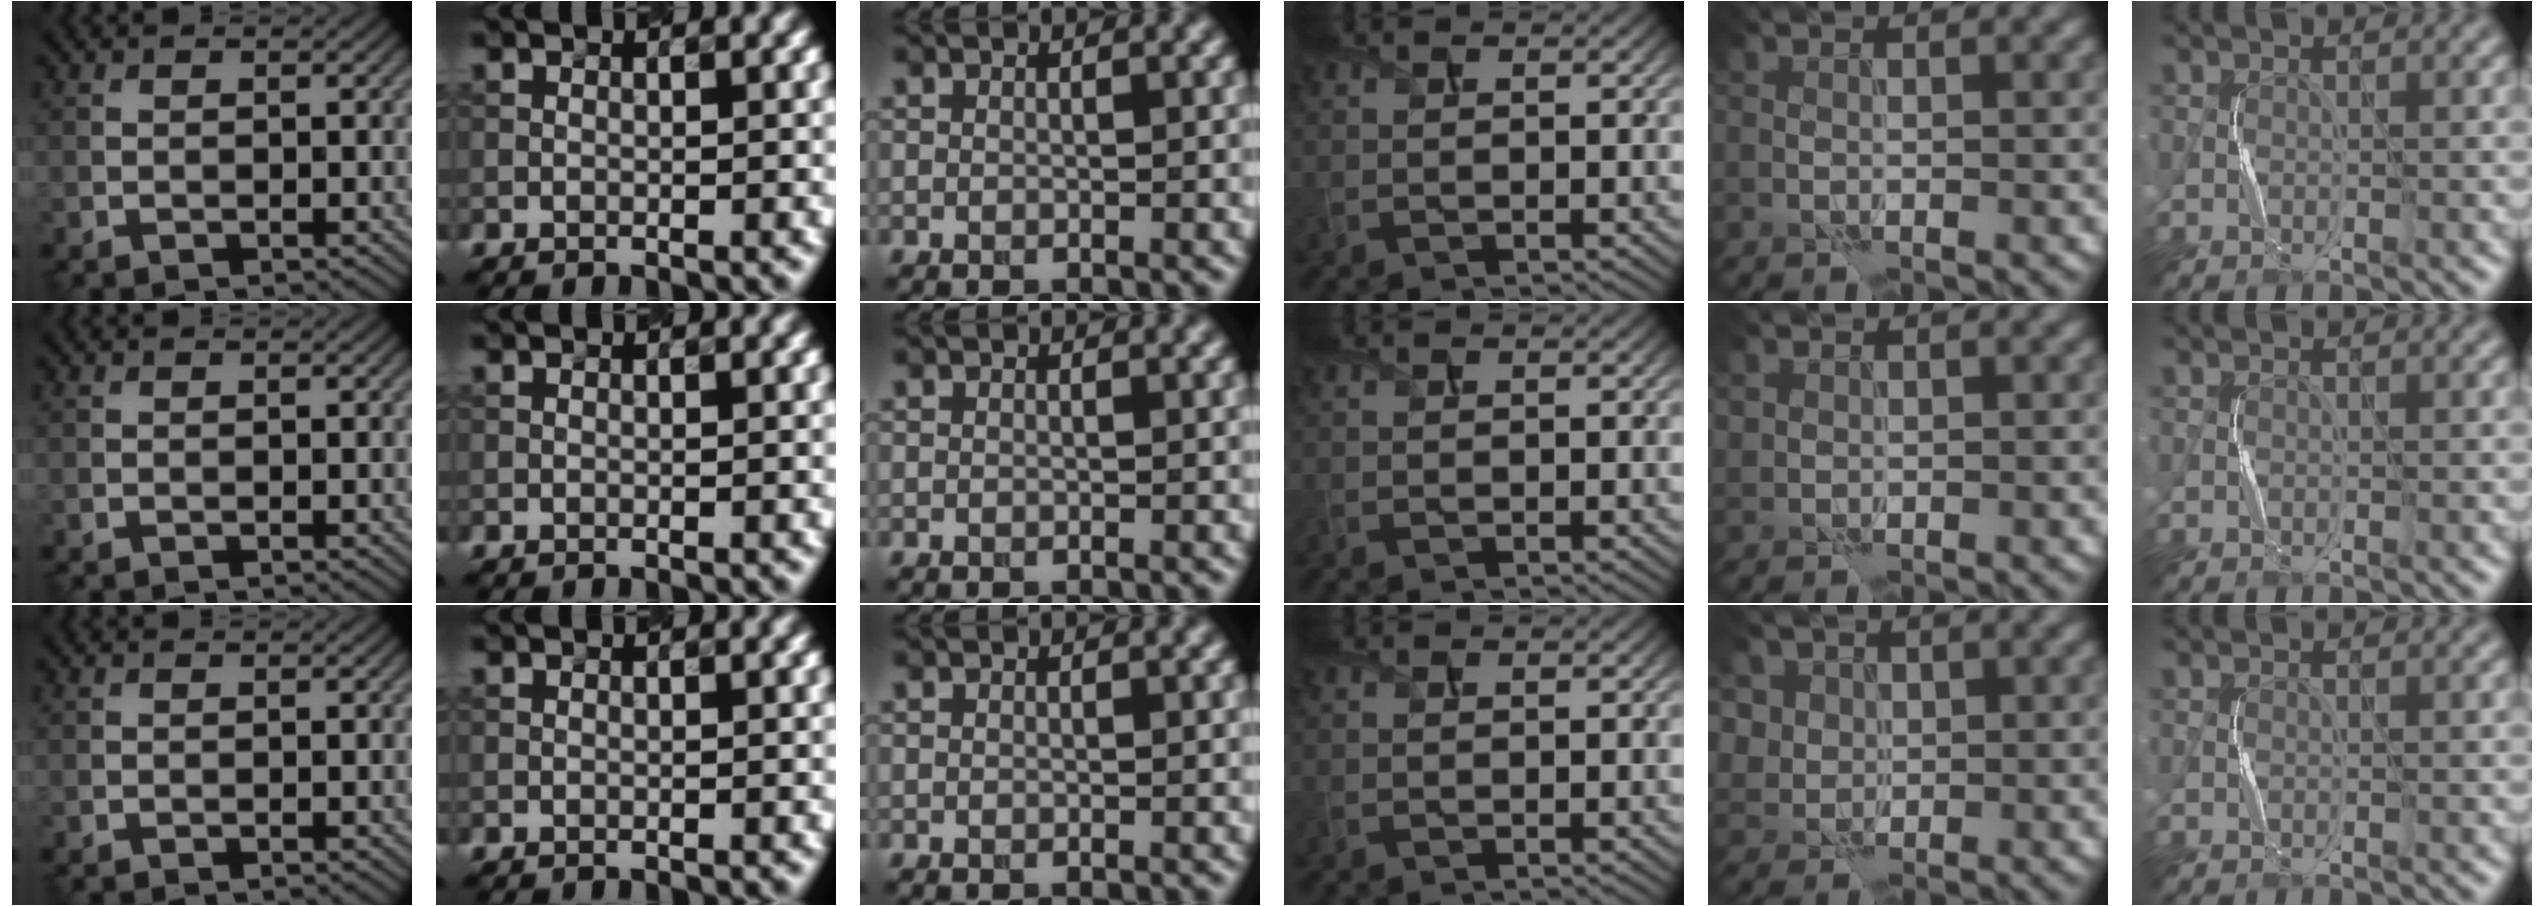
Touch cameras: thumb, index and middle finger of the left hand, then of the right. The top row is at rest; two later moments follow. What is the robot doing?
{"motion": "press", "object": "toy piano key"}